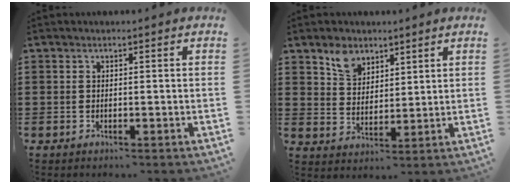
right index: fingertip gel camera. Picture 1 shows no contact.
{"total": 4.8, "force": [3.6, 3.0, 1.4], "torque": [-0.033, 0.006, 0.067]}